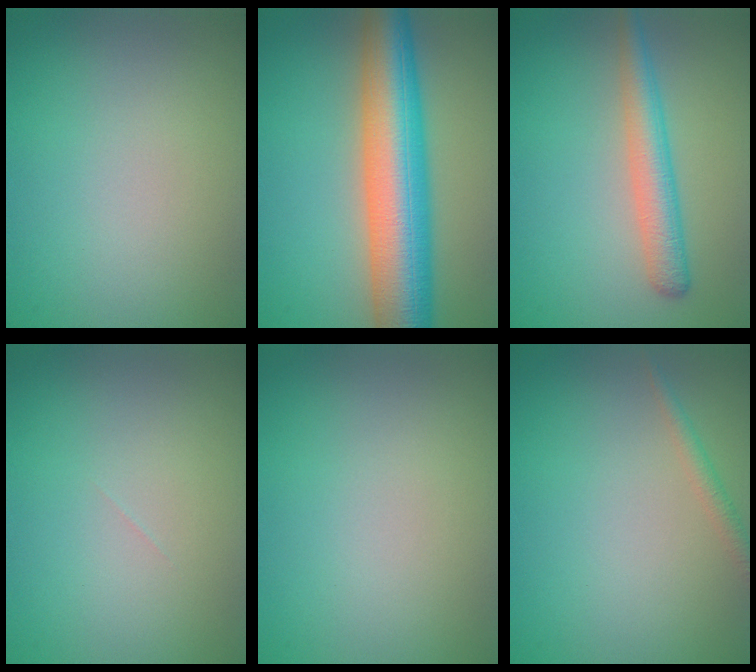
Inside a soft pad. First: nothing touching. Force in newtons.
{"total": 10.6, "press": 10.6, "slide": 0.3}
{"total": 3.5, "press": 3.5, "slide": 0.1}
{"total": 0.0}
{"total": 0.0}
{"total": 1.2, "press": 1.2, "slide": 0.0}